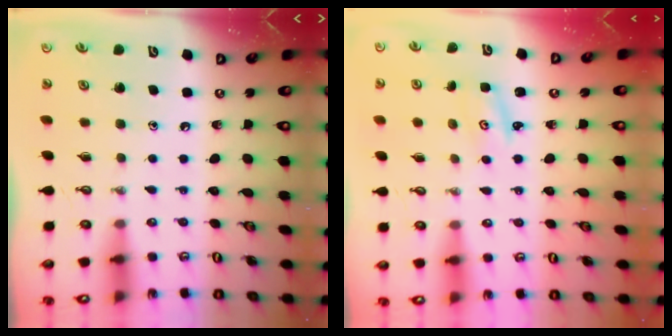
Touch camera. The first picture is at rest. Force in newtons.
{"total": 2.0, "press": 2.0, "slide": 0.2}